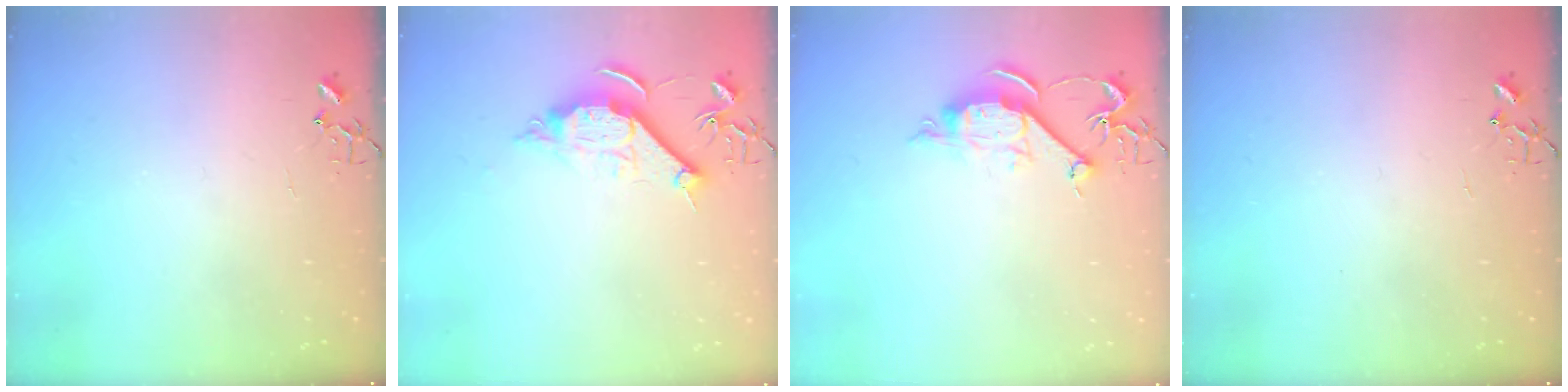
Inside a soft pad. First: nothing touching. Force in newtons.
{"total": 9.8, "press": 9.8, "slide": 0.4}
{"total": 8.3, "press": 8.3, "slide": 0.8}
{"total": 0.0}